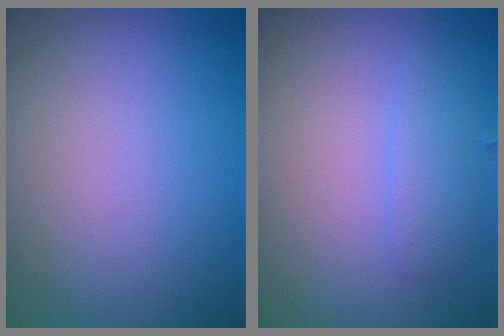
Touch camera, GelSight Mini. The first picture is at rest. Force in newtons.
{"total": 1.7, "press": 1.7, "slide": 0.2}